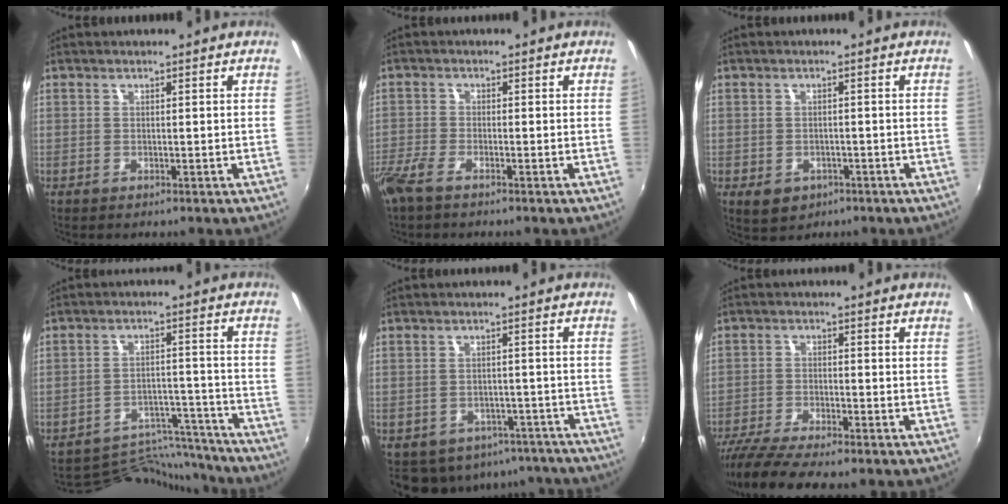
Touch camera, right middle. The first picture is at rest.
{"total": 4.6, "force": [-3.5, 1.2, 2.9], "torque": [-0.077, -0.011, -0.073]}
{"total": 4.4, "force": [-1.9, 3.3, 2.1], "torque": [-0.044, -0.010, -0.021]}
{"total": 13.8, "force": [-13.5, 2.5, 1.1], "torque": [-0.031, 0.032, -0.196]}
{"total": 13.1, "force": [-9.7, 7.8, 4.1], "torque": [-0.089, 0.009, -0.099]}
{"total": 8.4, "force": [-7.2, 0.7, 4.1], "torque": [-0.106, -0.029, -0.131]}